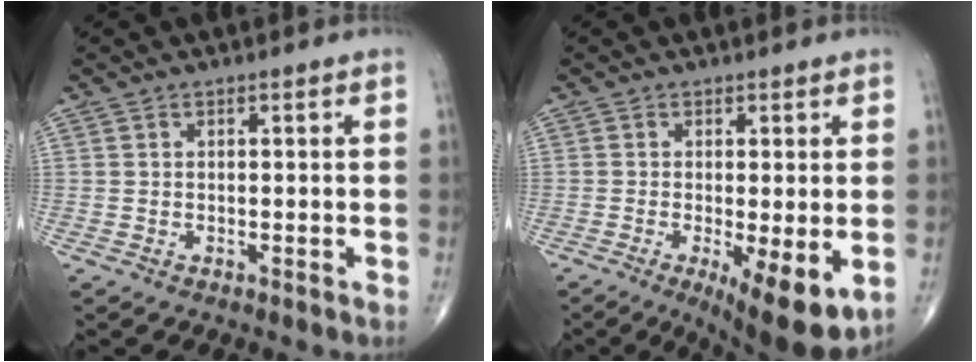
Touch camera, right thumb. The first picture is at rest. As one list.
[{"total": 10.4, "force": [-2.9, 3.0, 9.5], "torque": [-0.140, -0.026, -0.038]}]